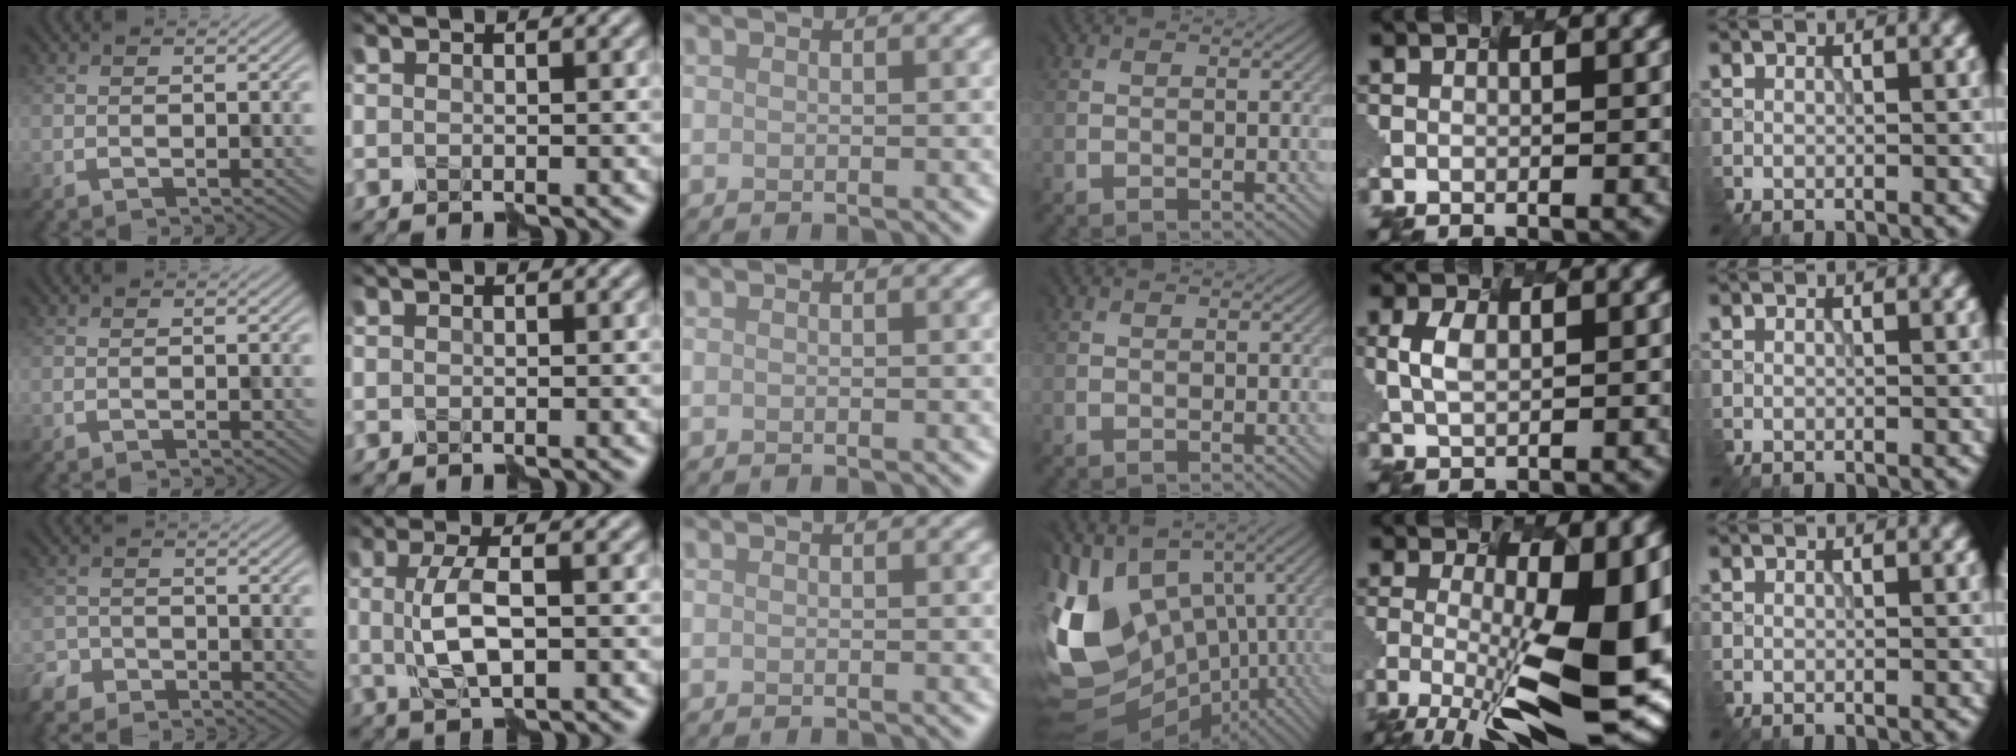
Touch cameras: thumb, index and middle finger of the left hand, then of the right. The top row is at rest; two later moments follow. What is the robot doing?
{"motion": "disassemble", "object": "puzzle pieces"}